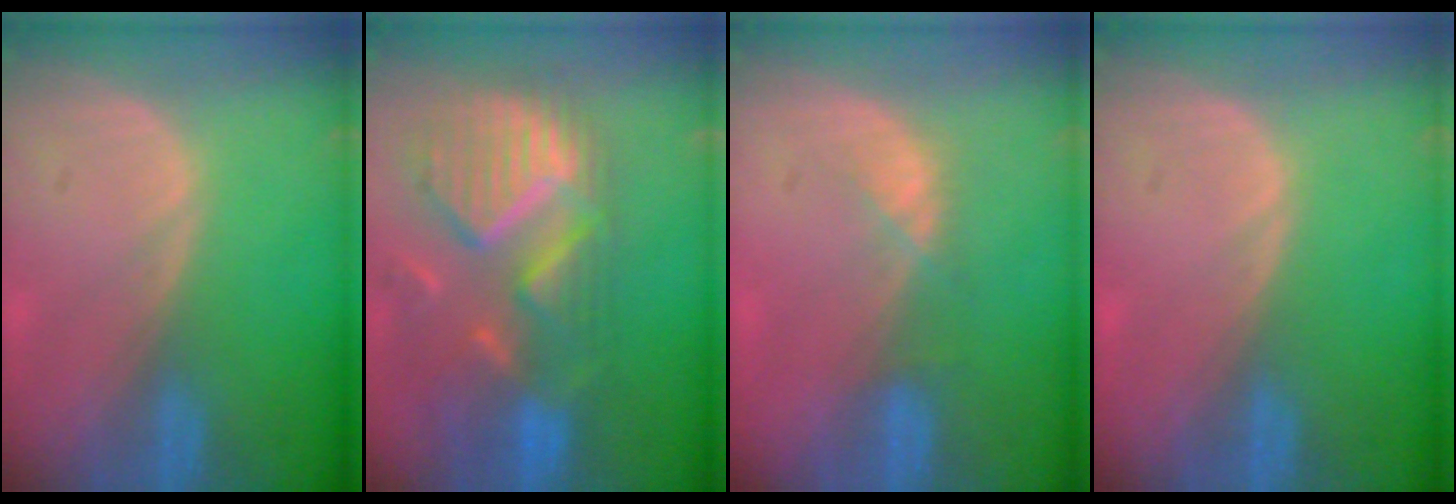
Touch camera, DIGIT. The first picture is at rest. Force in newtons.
{"total": 12.4, "press": 10.6, "slide": 6.5}
{"total": 2.3, "press": 2.2, "slide": 0.7}
{"total": 0.0}